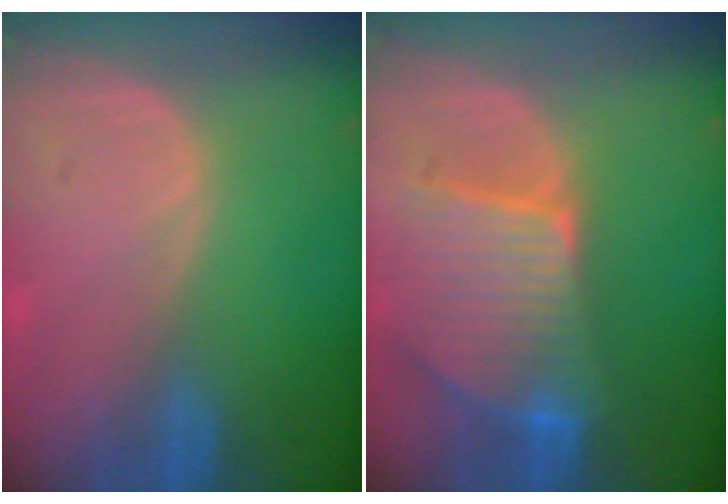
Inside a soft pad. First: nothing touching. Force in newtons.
{"total": 9.6, "press": 8.5, "slide": 4.5}